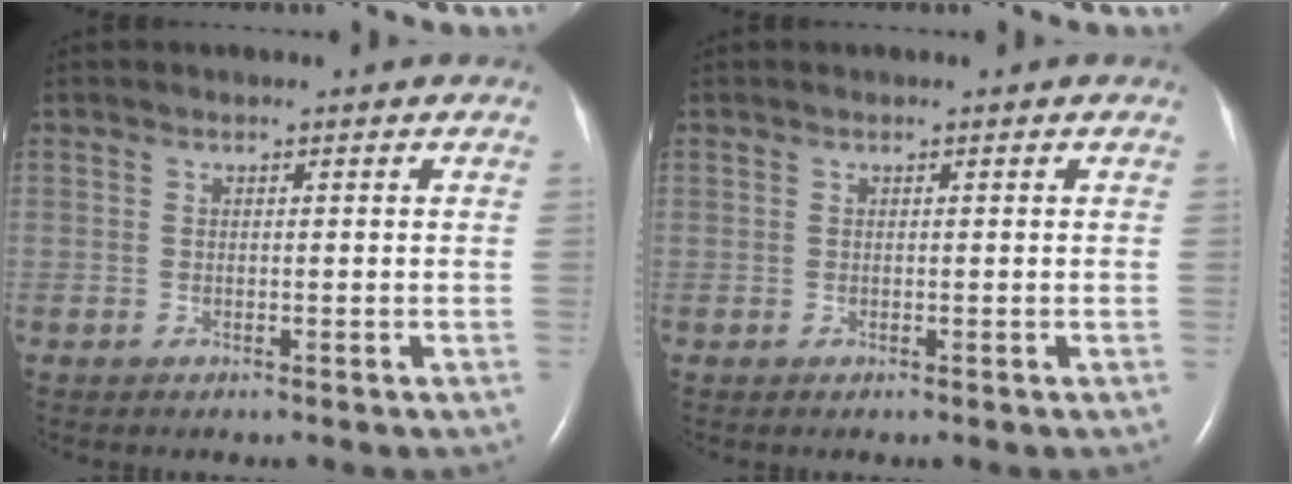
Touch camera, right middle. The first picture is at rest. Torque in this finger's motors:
{"motor_torque": [0.10, -0.12, 0.00, 0.00]}